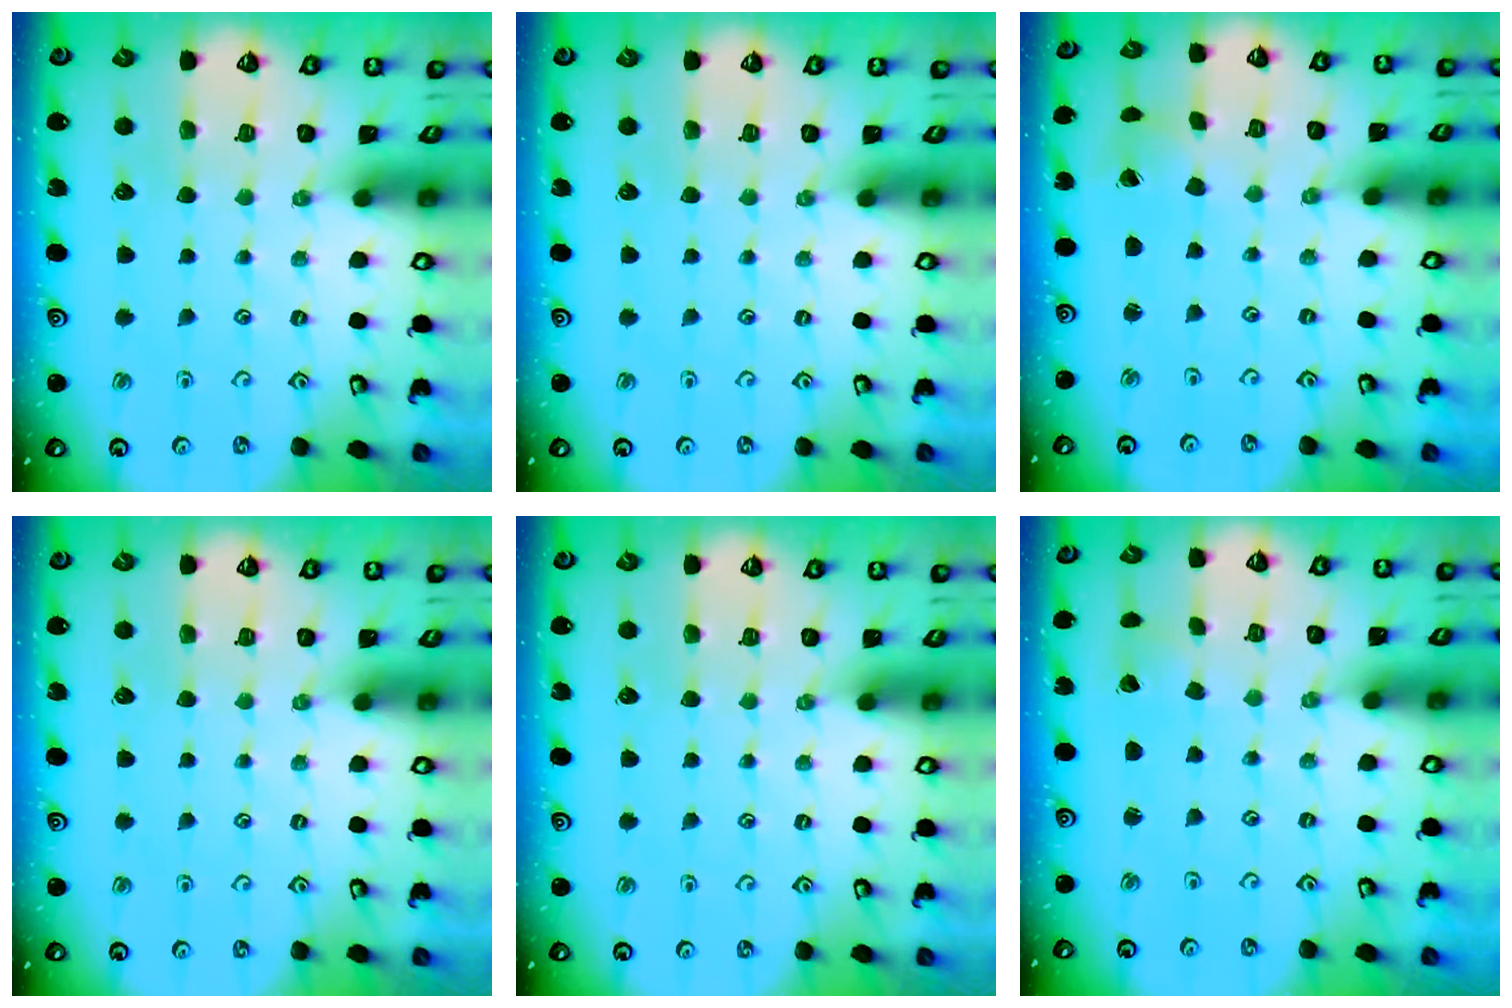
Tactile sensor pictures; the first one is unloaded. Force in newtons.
{"total": 0.0}
{"total": 1.3, "press": 1.3, "slide": 0.3}
{"total": 0.0}
{"total": 0.0}
{"total": 1.7, "press": 1.7, "slide": 0.1}